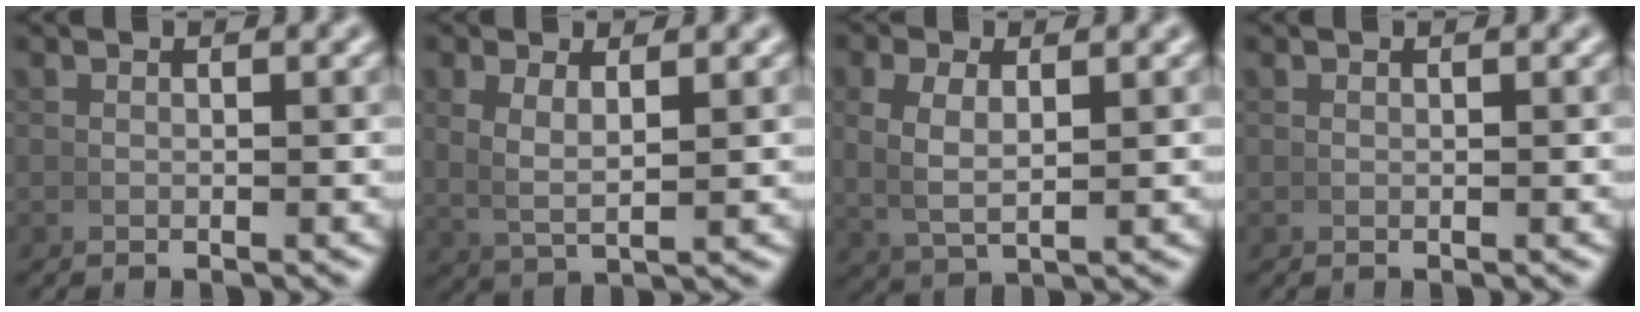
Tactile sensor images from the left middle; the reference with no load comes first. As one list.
[{"total": 3.0, "force": [1.2, 1.2, 2.5], "torque": [-0.050, -0.008, 0.032]}, {"total": 3.8, "force": [0.9, 2.0, 3.1], "torque": [-0.066, -0.005, 0.028]}, {"total": 0.0}]